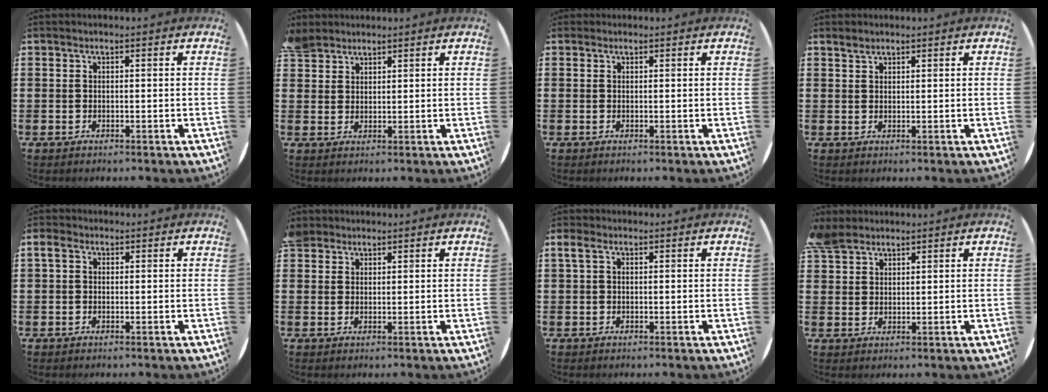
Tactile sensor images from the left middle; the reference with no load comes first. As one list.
[{"total": 2.8, "force": [2.6, 1.1, 0.2], "torque": [-0.011, 0.001, 0.052]}, {"total": 0.0}, {"total": 1.3, "force": [1.1, 0.5, 0.1], "torque": [0.004, -0.001, 0.021]}, {"total": 1.3, "force": [0.4, 1.0, 0.7], "torque": [-0.008, 0.005, 0.004]}, {"total": 1.9, "force": [1.7, 0.9, -0.1], "torque": [-0.003, 0.004, 0.034]}, {"total": 1.2, "force": [0.4, 0.8, 0.8], "torque": [-0.019, 0.006, 0.007]}, {"total": 3.6, "force": [3.1, 1.7, 0.8], "torque": [-0.024, 0.001, 0.061]}]